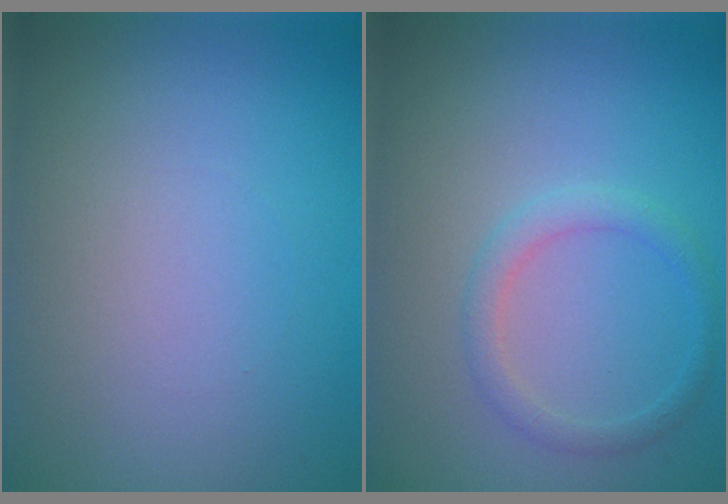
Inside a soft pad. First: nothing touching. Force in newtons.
{"total": 1.9, "press": 1.9, "slide": 0.1}